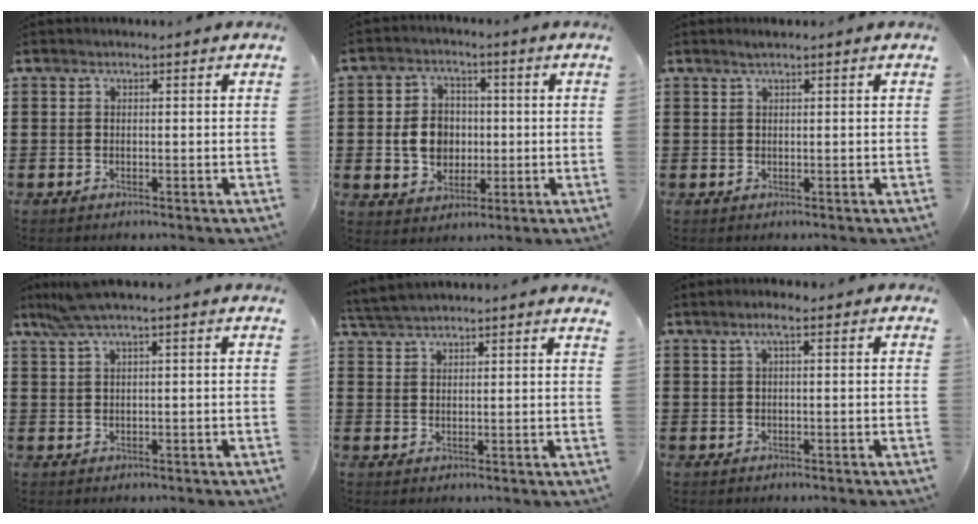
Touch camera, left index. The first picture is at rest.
{"total": 6.8, "force": [-0.3, 5.7, 3.7], "torque": [-0.084, 0.011, -0.008]}
{"total": 1.0, "force": [0.6, 0.0, 0.7], "torque": [-0.013, 0.001, 0.011]}
{"total": 3.5, "force": [2.4, -0.1, 2.6], "torque": [-0.056, 0.002, 0.042]}
{"total": 4.4, "force": [4.2, -0.4, 1.1], "torque": [-0.037, -0.008, 0.079]}
{"total": 3.0, "force": [1.7, 0.4, 2.4], "torque": [-0.052, 0.005, 0.028]}